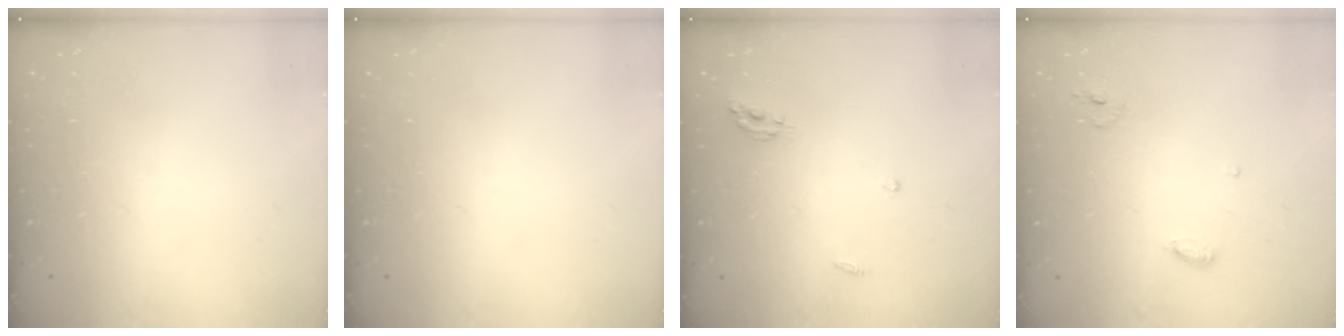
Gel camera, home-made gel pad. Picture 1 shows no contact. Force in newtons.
{"total": 0.0}
{"total": 5.2, "press": 5.2, "slide": 0.4}
{"total": 4.7, "press": 4.7, "slide": 0.5}